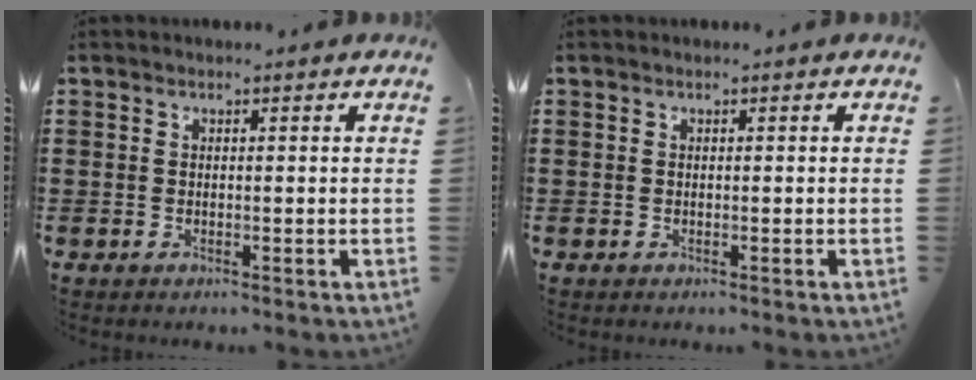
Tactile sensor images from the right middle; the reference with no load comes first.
{"total": 0.0}